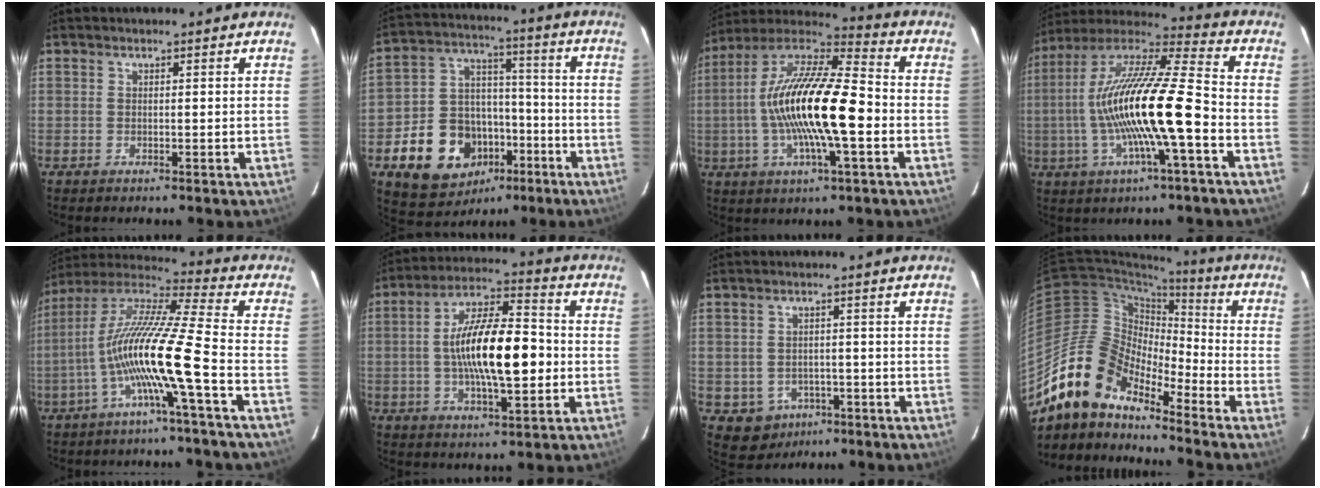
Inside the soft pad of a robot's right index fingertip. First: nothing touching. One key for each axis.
{"total": 16.8, "fx": -7.4, "fy": 13.0, "fz": 7.7, "tx": -0.175, "ty": 0.049, "tz": -0.090}
{"total": 20.7, "fx": -2.9, "fy": 4.9, "fz": 19.9, "tx": -0.371, "ty": -0.001, "tz": -0.066}
{"total": 19.8, "fx": -4.2, "fy": 2.4, "fz": 19.2, "tx": -0.354, "ty": -0.007, "tz": -0.082}
{"total": 15.4, "fx": -5.0, "fy": -0.7, "fz": 14.6, "tx": -0.258, "ty": -0.006, "tz": -0.102}
{"total": 16.2, "fx": -1.4, "fy": 5.4, "fz": 15.3, "tx": -0.269, "ty": 0.013, "tz": -0.027}
{"total": 6.1, "fx": -3.0, "fy": 5.2, "fz": 1.4, "tx": -0.038, "ty": 0.012, "tz": -0.028}
{"total": 16.5, "fx": -13.6, "fy": 6.3, "fz": 6.8, "tx": -0.126, "ty": 0.003, "tz": -0.262}